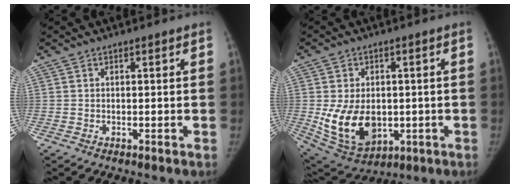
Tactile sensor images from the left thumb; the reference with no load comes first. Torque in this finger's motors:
{"motor_torque": [0.86, 2.09, 0.89, -0.70, 0.45]}